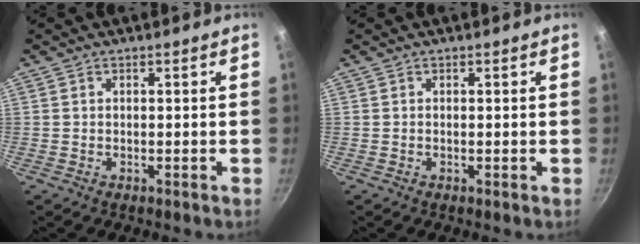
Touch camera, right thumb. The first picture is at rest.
{"total": 0.0}